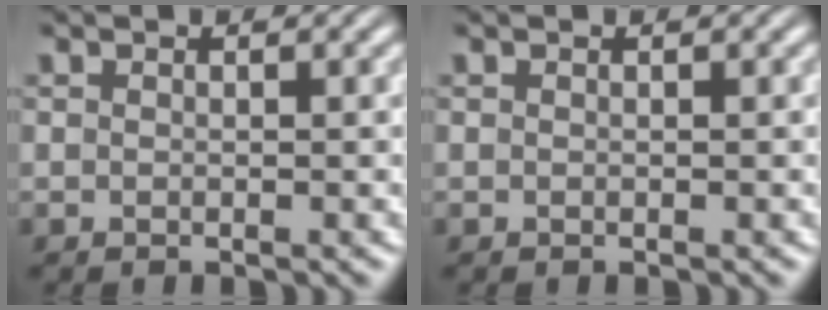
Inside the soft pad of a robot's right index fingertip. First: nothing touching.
{"total": 0.0}